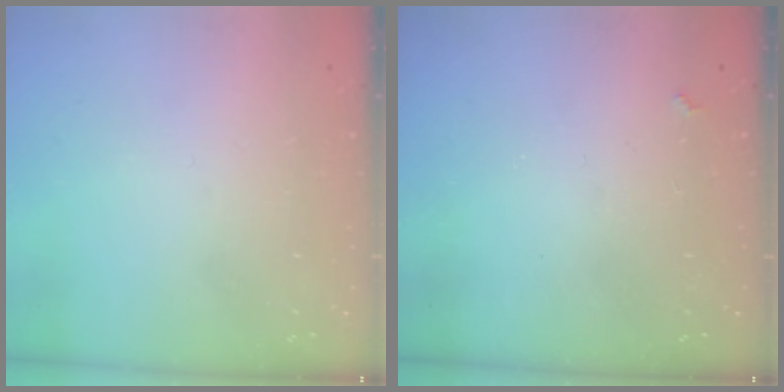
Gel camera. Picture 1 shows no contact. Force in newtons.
{"total": 1.7, "press": 1.7, "slide": 0.4}